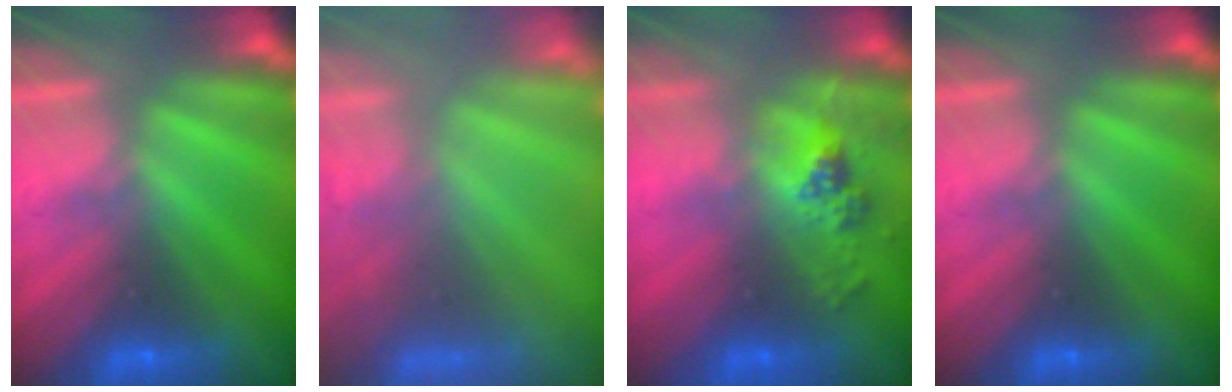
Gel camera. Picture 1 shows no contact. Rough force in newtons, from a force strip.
{"total": 7.3}
{"total": 2.5}
{"total": 0.0}